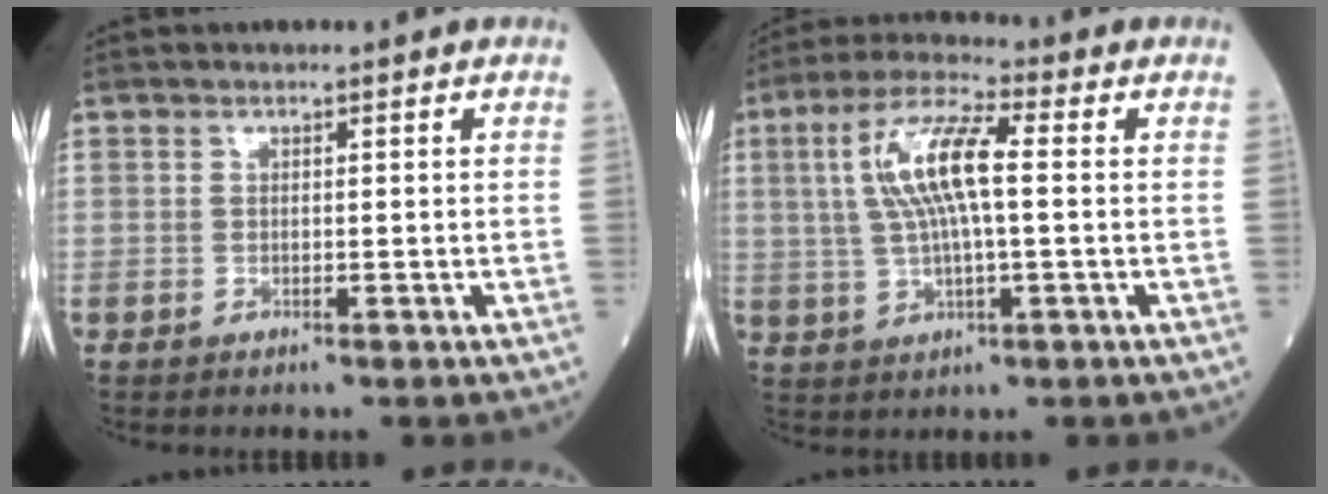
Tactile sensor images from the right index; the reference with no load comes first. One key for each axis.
{"total": 10.3, "fx": 1.5, "fy": 1.9, "fz": 10.0, "tx": -0.209, "ty": 0.018, "tz": 0.029}